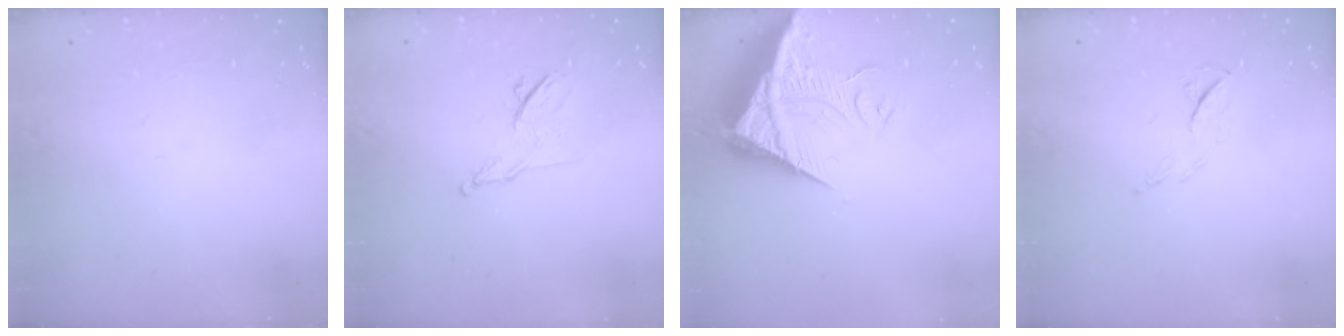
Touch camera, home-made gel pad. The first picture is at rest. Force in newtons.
{"total": 8.1, "press": 8.0, "slide": 1.3}
{"total": 13.9, "press": 13.9, "slide": 1.3}
{"total": 6.1, "press": 5.9, "slide": 1.3}